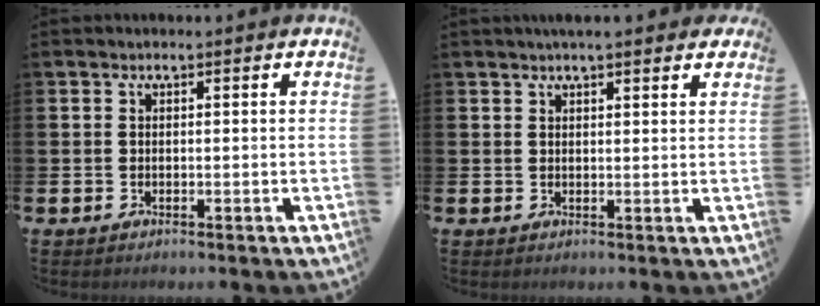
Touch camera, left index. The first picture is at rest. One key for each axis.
{"total": 2.7, "fx": 2.4, "fy": 0.4, "fz": 1.0, "tx": -0.013, "ty": -0.006, "tz": 0.042}